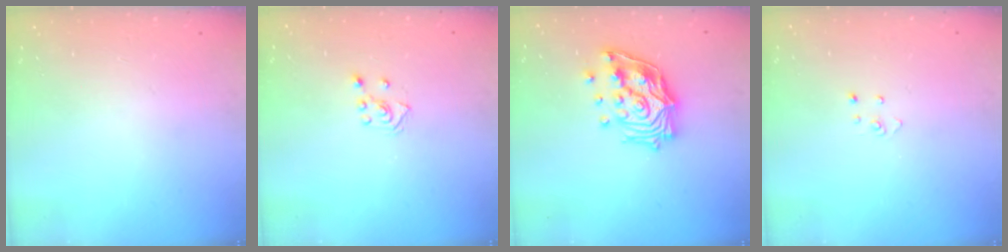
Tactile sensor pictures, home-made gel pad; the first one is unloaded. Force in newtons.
{"total": 2.8, "press": 2.7, "slide": 0.5}
{"total": 17.0, "press": 16.9, "slide": 2.0}
{"total": 2.7, "press": 2.7, "slide": 0.3}